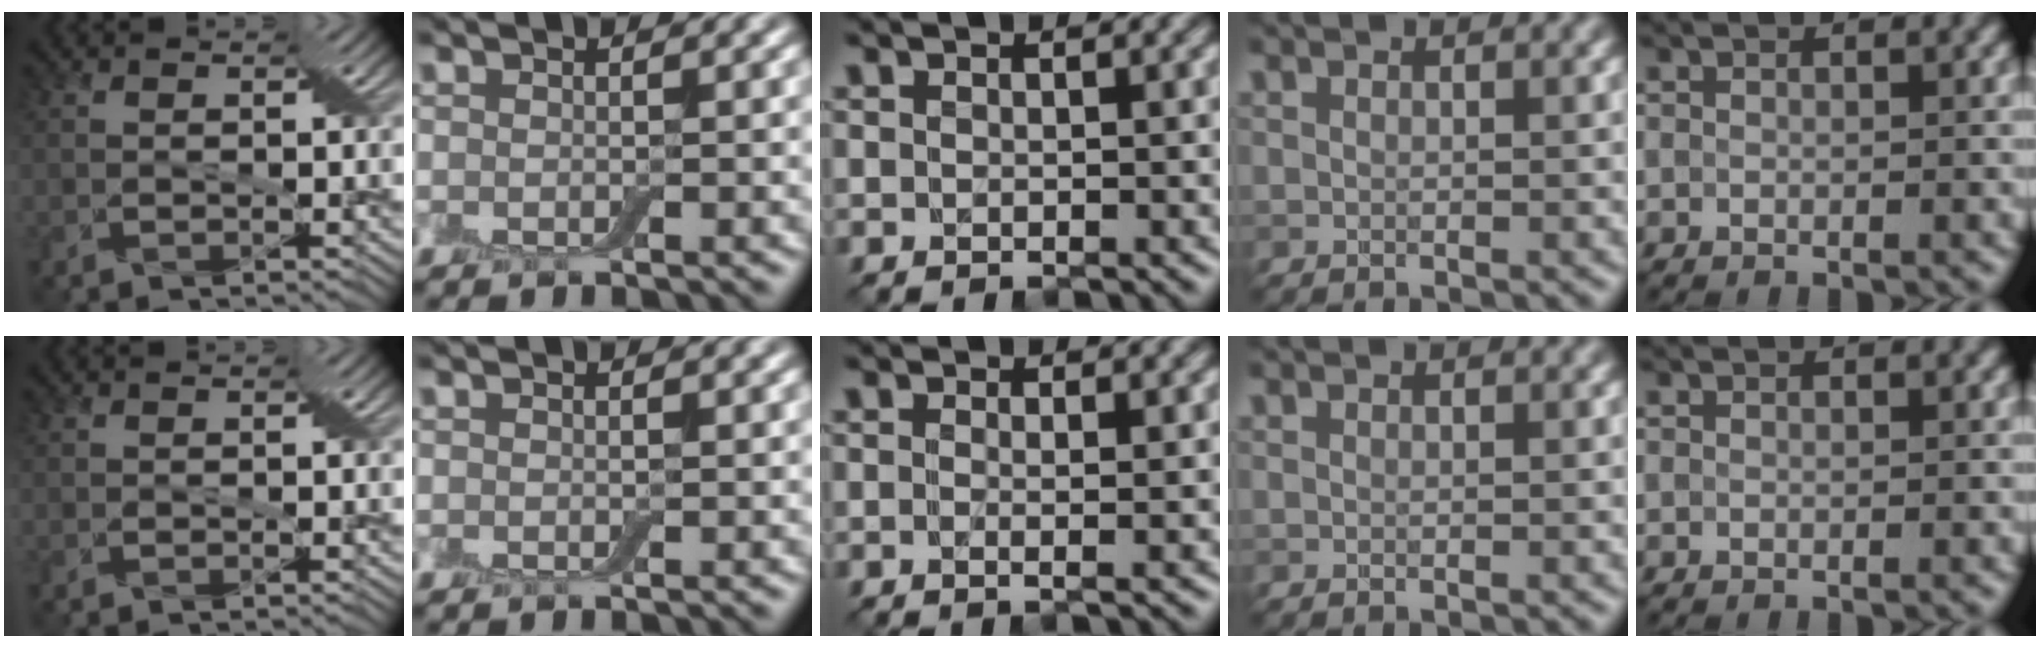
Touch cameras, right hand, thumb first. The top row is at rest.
{"middle": {"total": 0.6, "force": [-0.1, 0.0, 0.6], "torque": [-0.014, -0.003, -0.004]}}